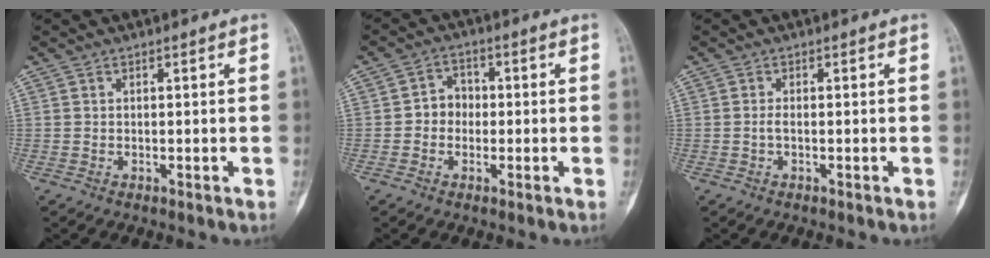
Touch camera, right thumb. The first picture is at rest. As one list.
[{"total": 4.2, "force": [-0.5, 3.7, 2.0], "torque": [-0.006, 0.017, -0.019]}, {"total": 0.8, "force": [-0.2, 0.2, 0.7], "torque": [-0.016, 0.000, -0.005]}]